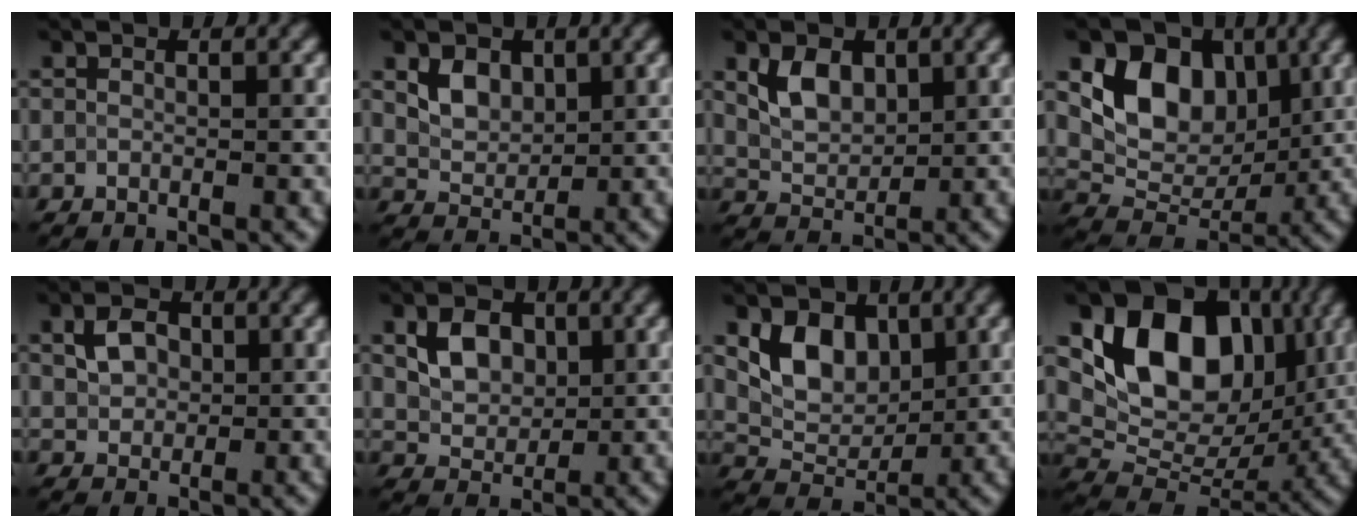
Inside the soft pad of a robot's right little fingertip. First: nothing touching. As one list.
[{"total": 2.8, "force": [1.2, 2.1, 1.5], "torque": [-0.032, -0.005, 0.022]}, {"total": 3.5, "force": [1.4, 2.4, 2.2], "torque": [-0.044, -0.002, 0.028]}, {"total": 7.6, "force": [2.3, 5.6, 4.5], "torque": [-0.066, -0.008, 0.036]}, {"total": 3.0, "force": [0.8, 2.3, 1.8], "torque": [-0.038, 0.004, 0.012]}, {"total": 4.1, "force": [1.2, 3.0, 2.4], "torque": [-0.050, -0.001, 0.021]}, {"total": 4.9, "force": [1.8, 3.4, 2.9], "torque": [-0.055, -0.008, 0.033]}, {"total": 12.4, "force": [3.9, 8.5, 8.1], "torque": [-0.123, -0.001, 0.062]}]